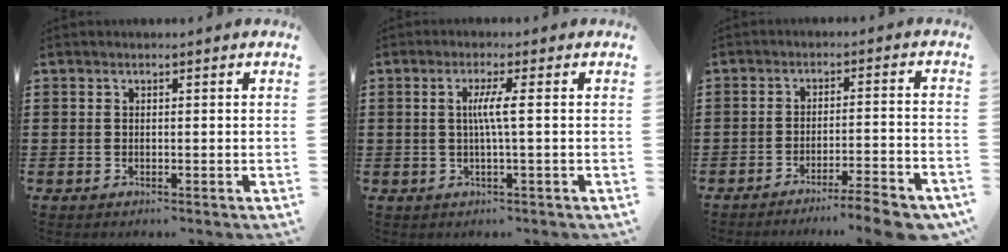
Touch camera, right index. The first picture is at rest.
{"total": 3.5, "force": [0.1, -0.2, 3.4], "torque": [-0.065, -0.003, -0.003]}
{"total": 6.0, "force": [-5.2, -0.2, 2.9], "torque": [-0.041, -0.008, -0.098]}